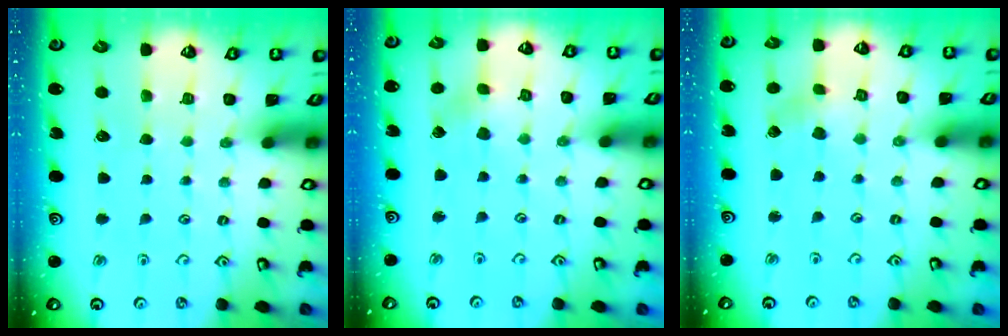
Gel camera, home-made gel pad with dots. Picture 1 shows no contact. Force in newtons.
{"total": 2.6, "press": 2.6, "slide": 0.4}
{"total": 2.6, "press": 2.5, "slide": 0.5}